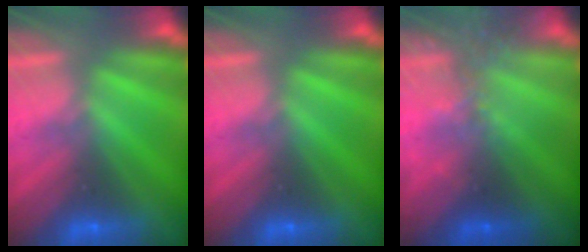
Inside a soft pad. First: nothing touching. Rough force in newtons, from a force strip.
{"total": 0.0}
{"total": 2.4}